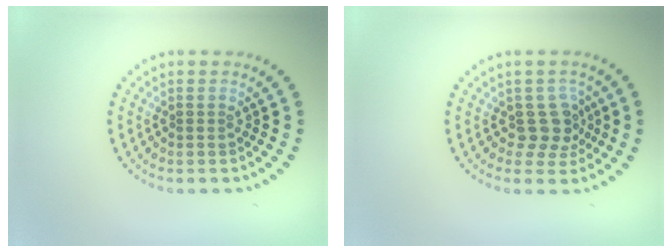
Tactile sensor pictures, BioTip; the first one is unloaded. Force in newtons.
{"total": 2.7, "press": 2.1, "slide": 1.7}